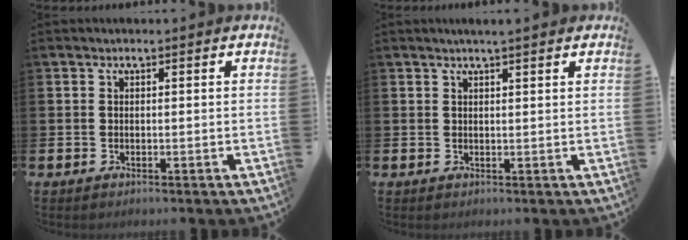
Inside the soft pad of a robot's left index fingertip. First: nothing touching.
{"total": 2.2, "force": [2.0, 0.1, 1.0], "torque": [-0.014, -0.003, 0.034]}